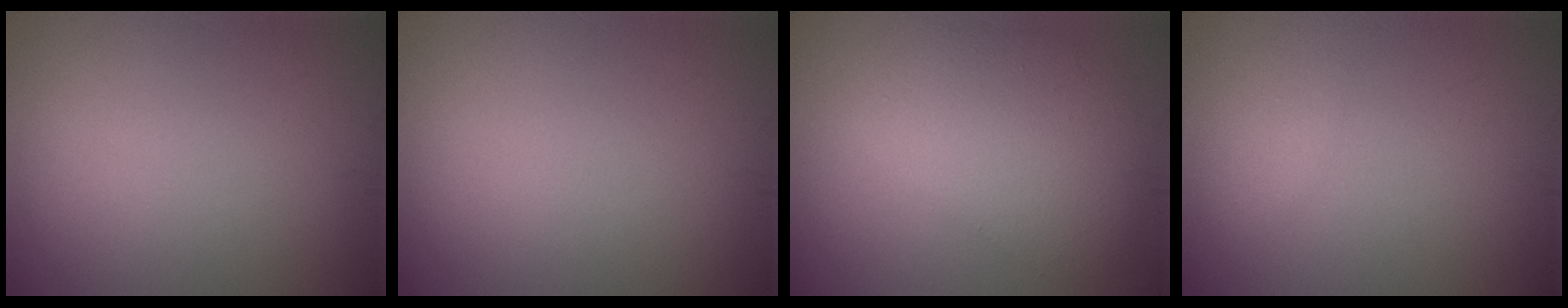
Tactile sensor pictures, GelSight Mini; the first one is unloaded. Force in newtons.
{"total": 0.0}
{"total": 5.3, "press": 5.3, "slide": 0.0}
{"total": 0.6, "press": 0.6, "slide": 0.0}